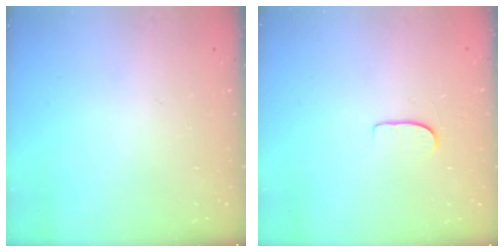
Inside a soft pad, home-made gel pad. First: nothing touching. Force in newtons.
{"total": 4.5, "press": 4.5, "slide": 0.4}